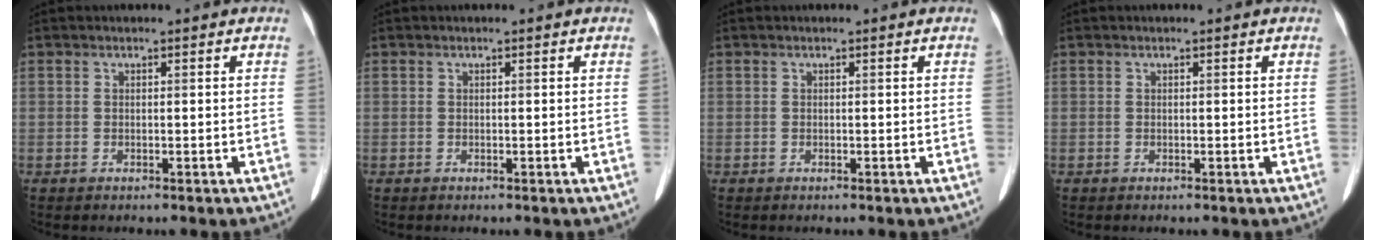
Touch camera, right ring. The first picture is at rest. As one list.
[{"total": 0.0}, {"total": 0.0}, {"total": 0.0}]